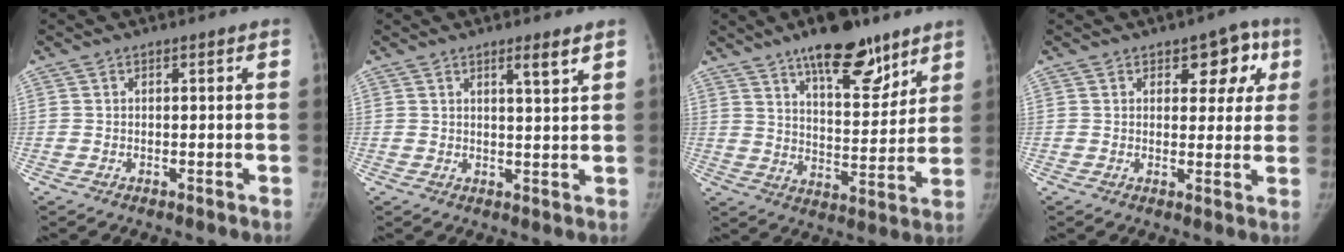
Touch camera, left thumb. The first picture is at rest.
{"total": 3.4, "force": [2.3, 0.1, 2.6], "torque": [-0.039, -0.020, 0.037]}
{"total": 16.1, "force": [10.9, 6.1, 10.1], "torque": [-0.111, -0.062, 0.173]}
{"total": 7.3, "force": [3.1, 4.4, 5.0], "torque": [-0.015, -0.007, 0.033]}